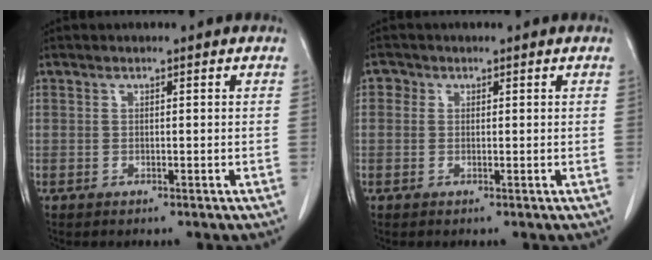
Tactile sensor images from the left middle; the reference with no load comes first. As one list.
[{"total": 1.1, "force": [0.4, 1.0, 0.2], "torque": [0.007, 0.004, 0.002]}]